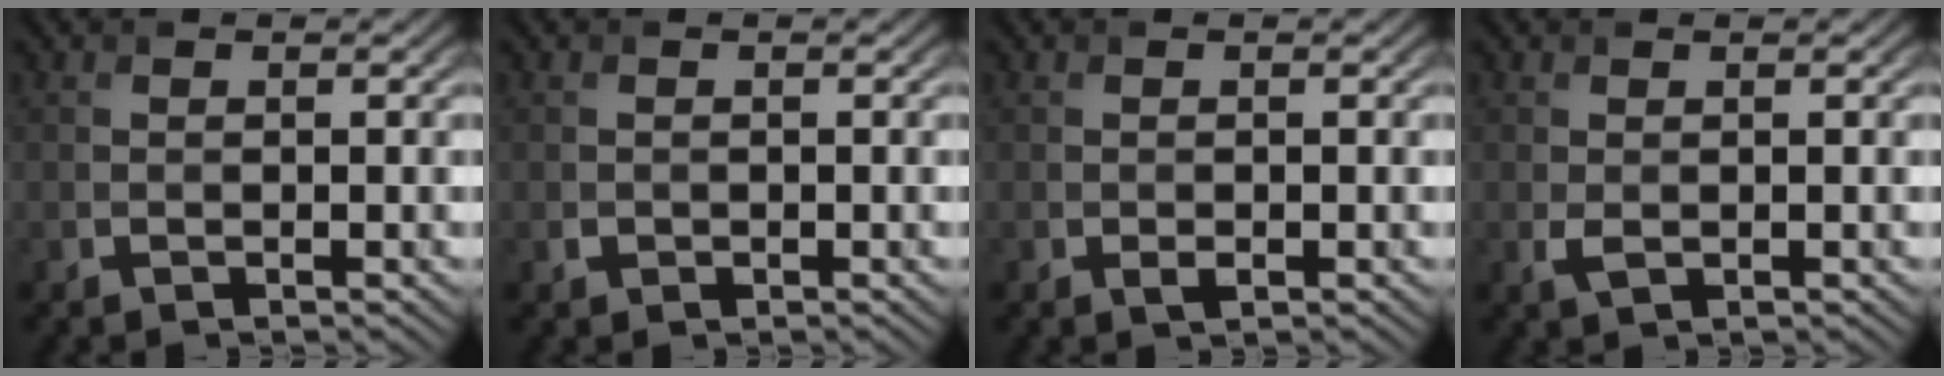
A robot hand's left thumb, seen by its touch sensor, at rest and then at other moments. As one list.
[{"total": 0.7, "force": [-0.2, 0.6, 0.2], "torque": [0.000, -0.006, -0.004]}, {"total": 0.9, "force": [-0.4, 0.5, 0.6], "torque": [-0.013, -0.002, -0.005]}, {"total": 1.2, "force": [-0.1, 0.7, 1.0], "torque": [-0.025, -0.004, 0.002]}]